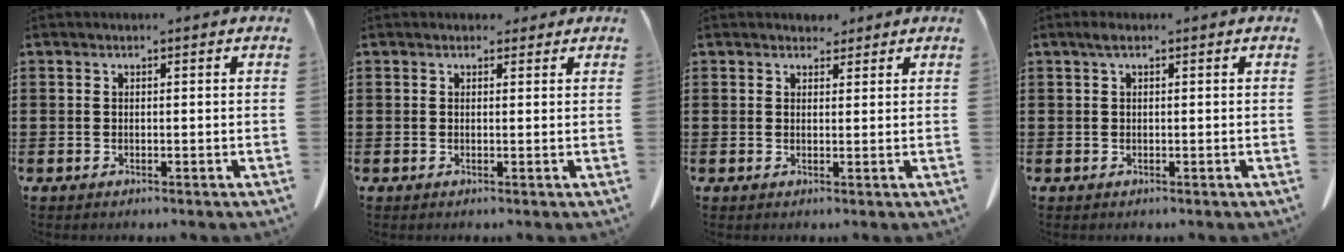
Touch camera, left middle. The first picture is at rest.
{"total": 1.3, "force": [1.0, 0.7, 0.4], "torque": [-0.003, 0.001, 0.017]}
{"total": 2.1, "force": [1.8, 0.9, 0.3], "torque": [-0.003, 0.001, 0.034]}
{"total": 1.1, "force": [0.4, 0.2, 1.0], "torque": [-0.020, 0.002, 0.007]}